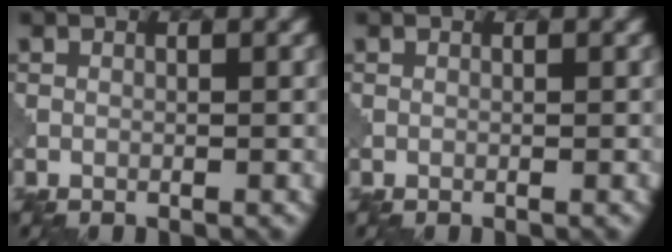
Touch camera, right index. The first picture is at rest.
{"total": 0.0}